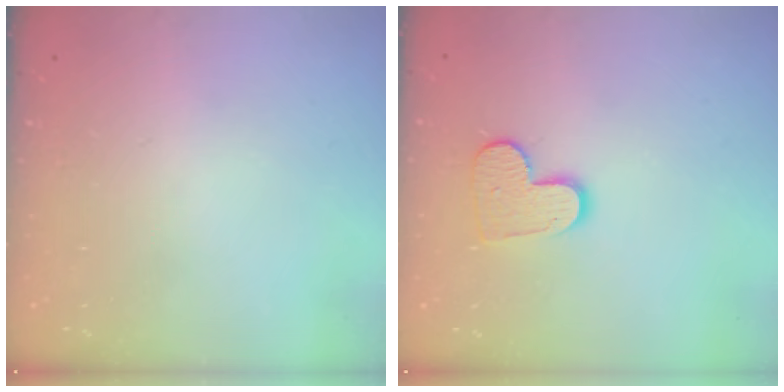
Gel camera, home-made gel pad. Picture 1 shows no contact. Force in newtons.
{"total": 9.7, "press": 9.7, "slide": 0.5}